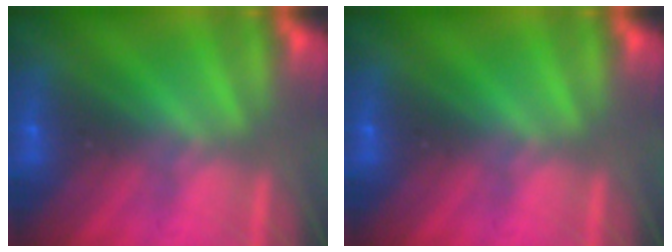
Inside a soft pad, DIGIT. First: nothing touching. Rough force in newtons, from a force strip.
{"total": 0.0}